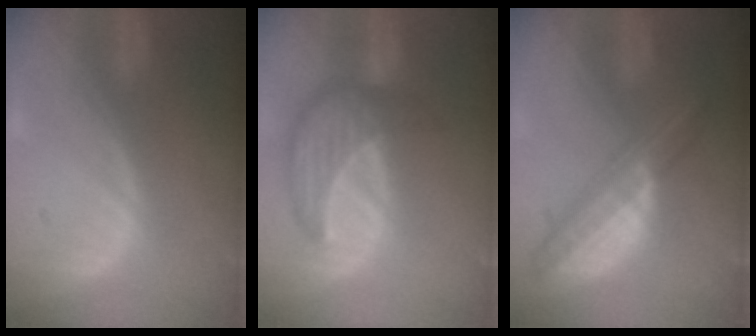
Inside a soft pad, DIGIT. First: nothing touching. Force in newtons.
{"total": 8.2, "press": 7.6, "slide": 3.3}
{"total": 7.7, "press": 6.5, "slide": 4.1}